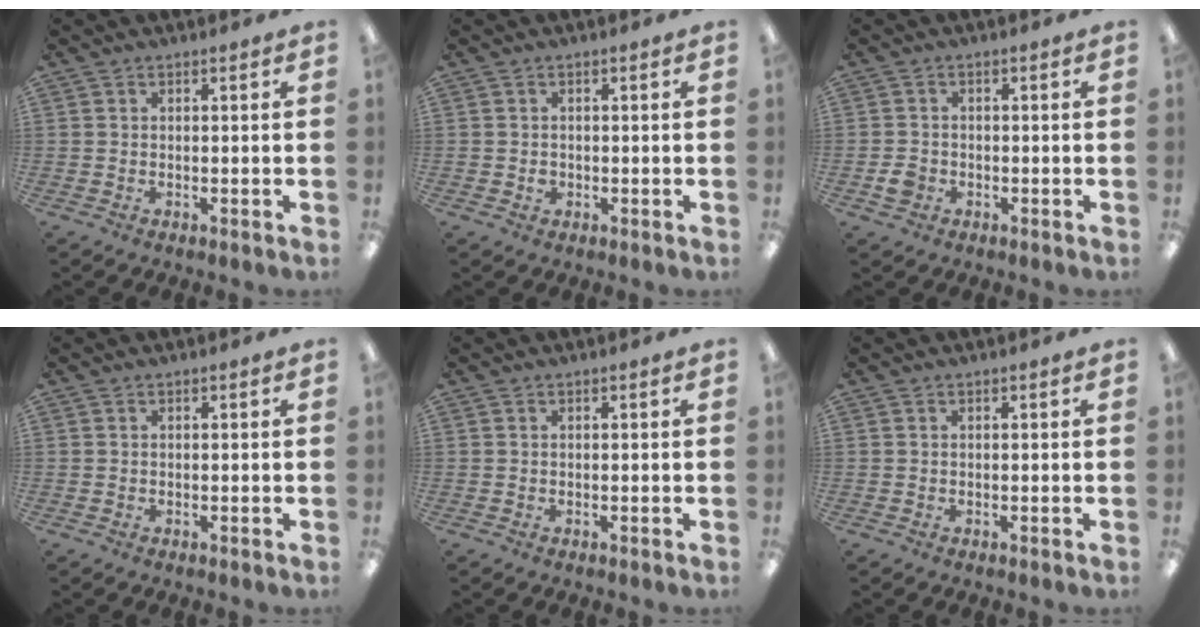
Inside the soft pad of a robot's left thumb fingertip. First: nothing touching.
{"total": 1.4, "force": [-0.1, 1.3, 0.6], "torque": [-0.012, 0.004, -0.004]}
{"total": 2.9, "force": [-1.0, 2.5, 1.2], "torque": [-0.011, 0.001, -0.019]}
{"total": 0.0}
{"total": 0.0}
{"total": 0.0}